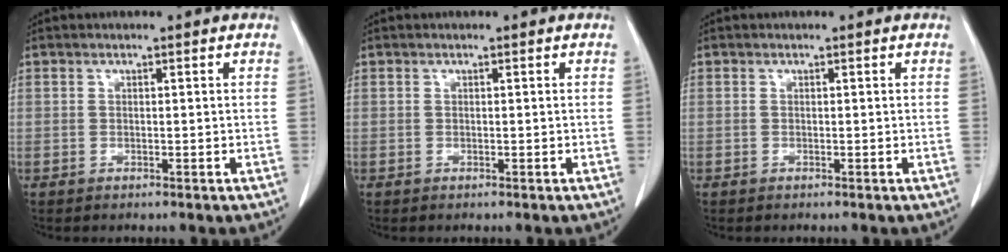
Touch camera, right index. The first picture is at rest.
{"total": 0.0}
{"total": 0.0}